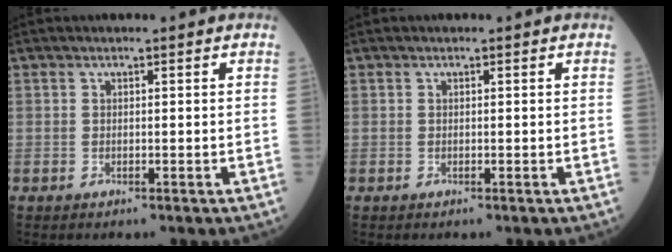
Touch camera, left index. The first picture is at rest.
{"total": 0.0}